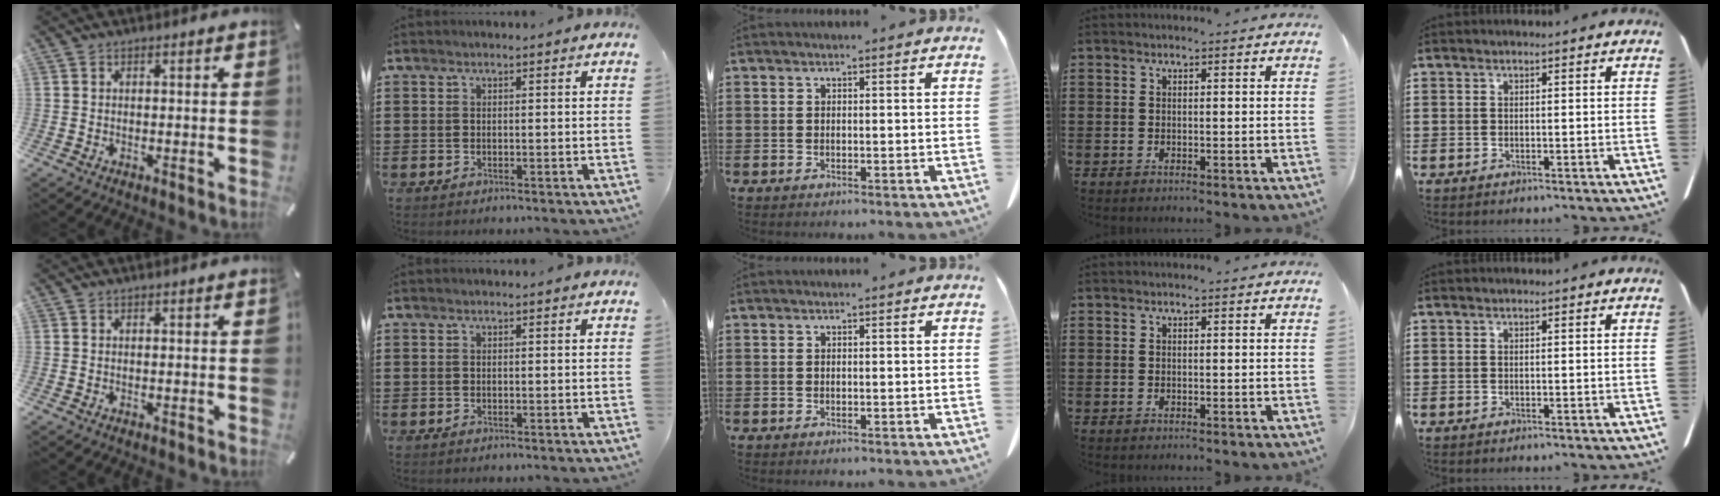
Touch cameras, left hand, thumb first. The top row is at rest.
{}